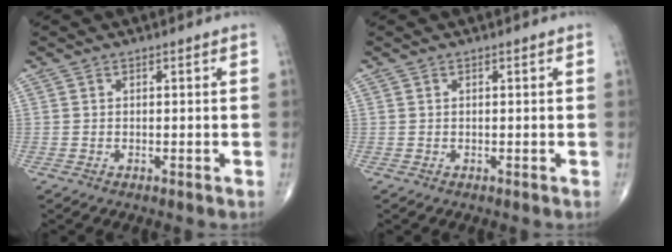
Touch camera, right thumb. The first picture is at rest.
{"total": 0.0}